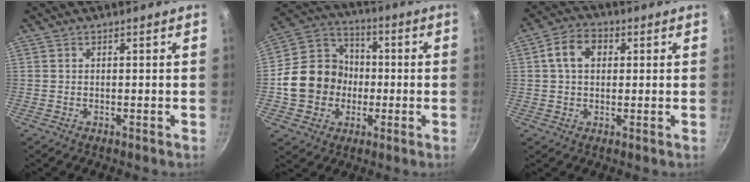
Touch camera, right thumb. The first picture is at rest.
{"total": 14.6, "force": [-1.9, 12.8, 6.7], "torque": [-0.088, 0.036, -0.040]}
{"total": 6.8, "force": [1.5, 5.0, 4.4], "torque": [-0.060, 0.014, 0.017]}